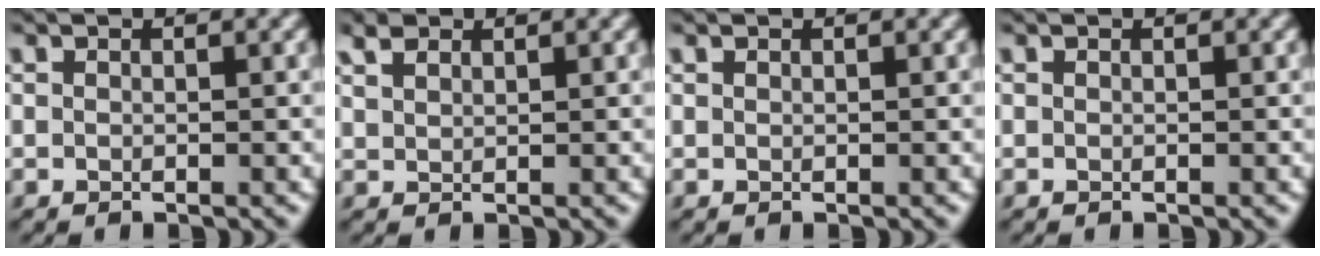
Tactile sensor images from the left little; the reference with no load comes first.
{"total": 1.8, "force": [1.3, 0.9, 0.9], "torque": [-0.027, 0.007, 0.029]}
{"total": 0.0}
{"total": 0.0}